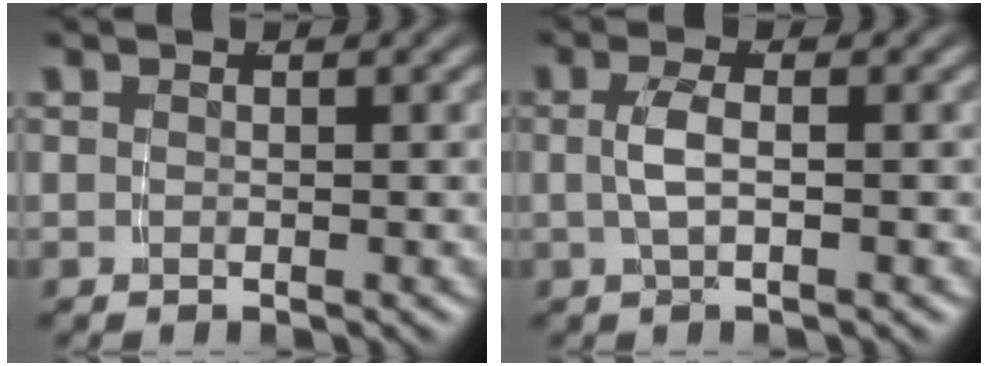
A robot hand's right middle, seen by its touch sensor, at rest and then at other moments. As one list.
[{"total": 2.0, "force": [-0.2, 0.0, 1.9], "torque": [-0.044, -0.001, 0.001]}]